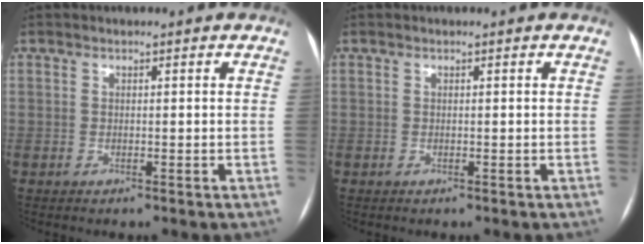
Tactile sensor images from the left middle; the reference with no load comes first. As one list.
[{"total": 0.0}]